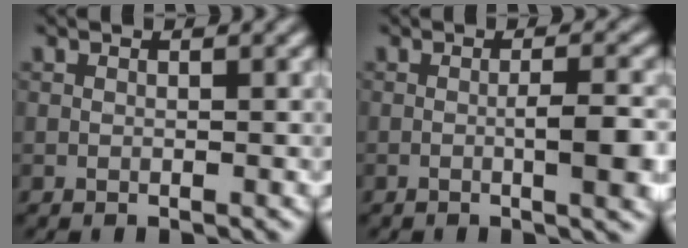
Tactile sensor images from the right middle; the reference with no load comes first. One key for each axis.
{"total": 3.8, "fx": -0.6, "fy": 0.8, "fz": 3.7, "tx": -0.057, "ty": -0.001, "tz": -0.008}